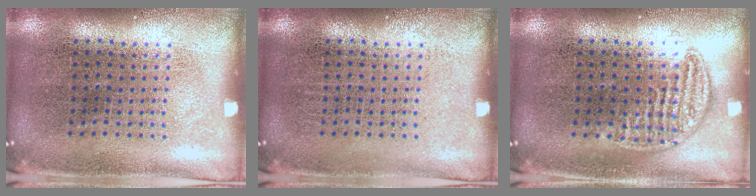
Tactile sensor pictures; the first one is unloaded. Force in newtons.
{"total": 0.0}
{"total": 0.9, "press": 0.9, "slide": 0.2}